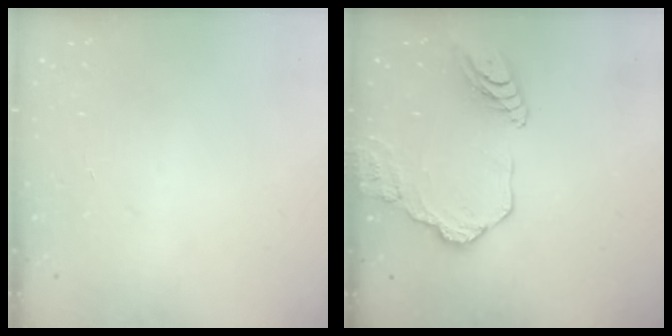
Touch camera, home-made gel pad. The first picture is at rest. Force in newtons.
{"total": 14.6, "press": 14.5, "slide": 1.6}